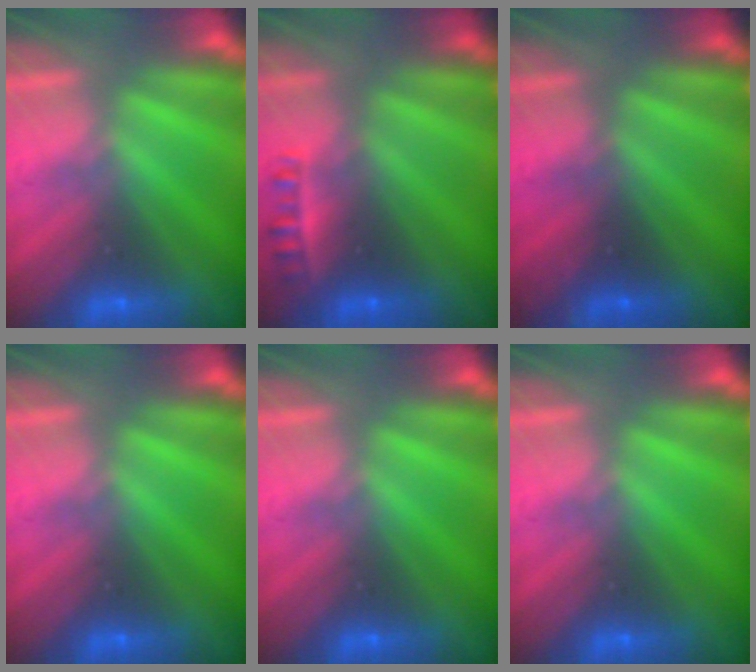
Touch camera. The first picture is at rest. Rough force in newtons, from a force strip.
{"total": 2.3}
{"total": 2.4}
{"total": 0.0}
{"total": 0.0}
{"total": 0.0}